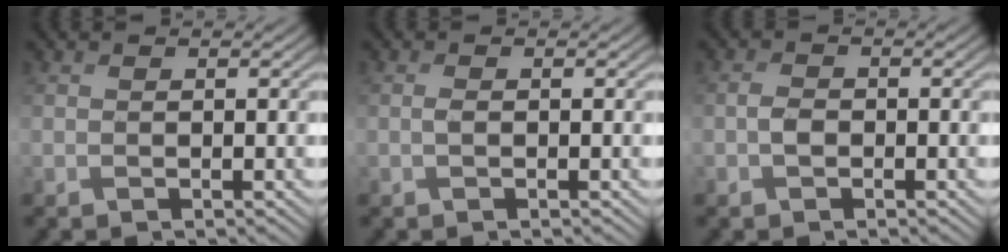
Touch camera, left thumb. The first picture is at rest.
{"total": 0.7, "force": [-0.1, 0.2, 0.7], "torque": [-0.017, -0.001, -0.003]}
{"total": 1.6, "force": [-0.6, 1.0, 1.0], "torque": [-0.022, 0.003, -0.016]}